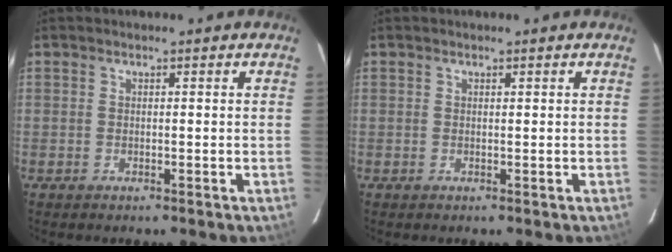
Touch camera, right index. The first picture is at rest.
{"total": 0.0}